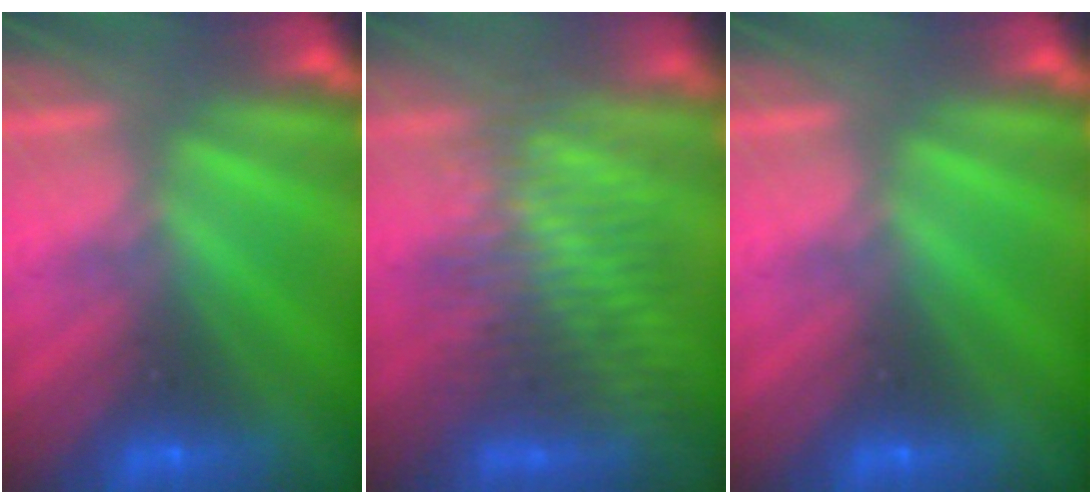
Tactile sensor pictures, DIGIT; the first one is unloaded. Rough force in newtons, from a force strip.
{"total": 3.2}
{"total": 0.0}